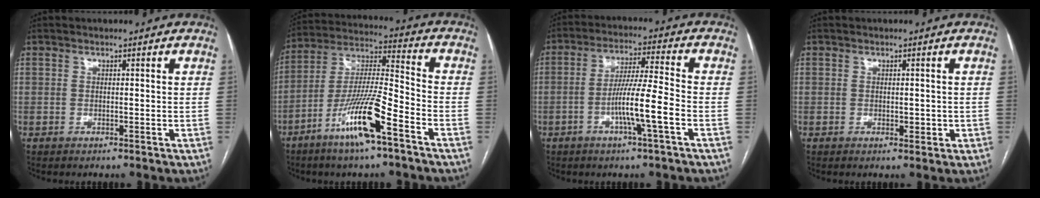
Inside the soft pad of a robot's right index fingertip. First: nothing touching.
{"total": 14.2, "force": [-7.6, 1.1, 11.9], "torque": [-0.236, -0.011, -0.142]}
{"total": 9.0, "force": [-3.0, -0.5, 8.4], "torque": [-0.155, 0.001, -0.057]}
{"total": 1.7, "force": [-0.1, 1.1, 1.3], "torque": [-0.015, 0.001, 0.002]}